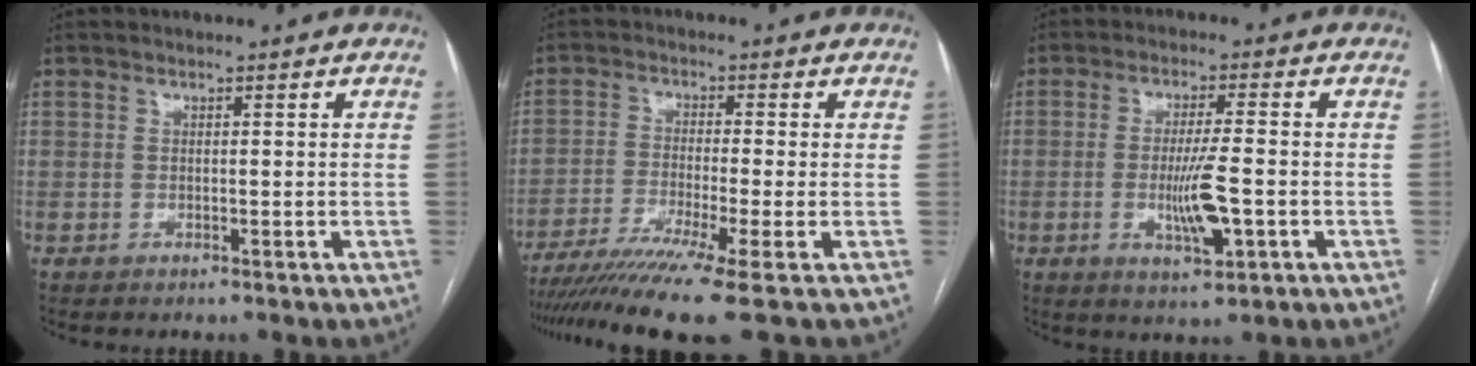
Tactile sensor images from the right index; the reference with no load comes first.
{"total": 10.7, "force": [-7.8, -2.0, 7.1], "torque": [-0.109, -0.029, -0.122]}
{"total": 7.3, "force": [-1.8, 0.9, 7.0], "torque": [-0.128, -0.013, -0.028]}